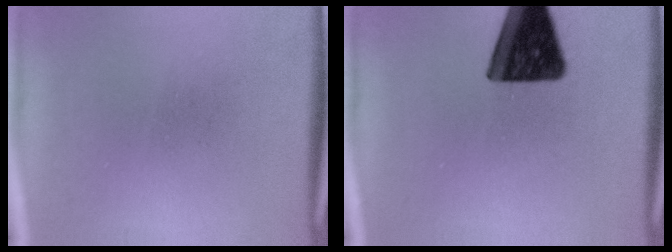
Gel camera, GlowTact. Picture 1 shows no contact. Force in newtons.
{"total": 14.9}